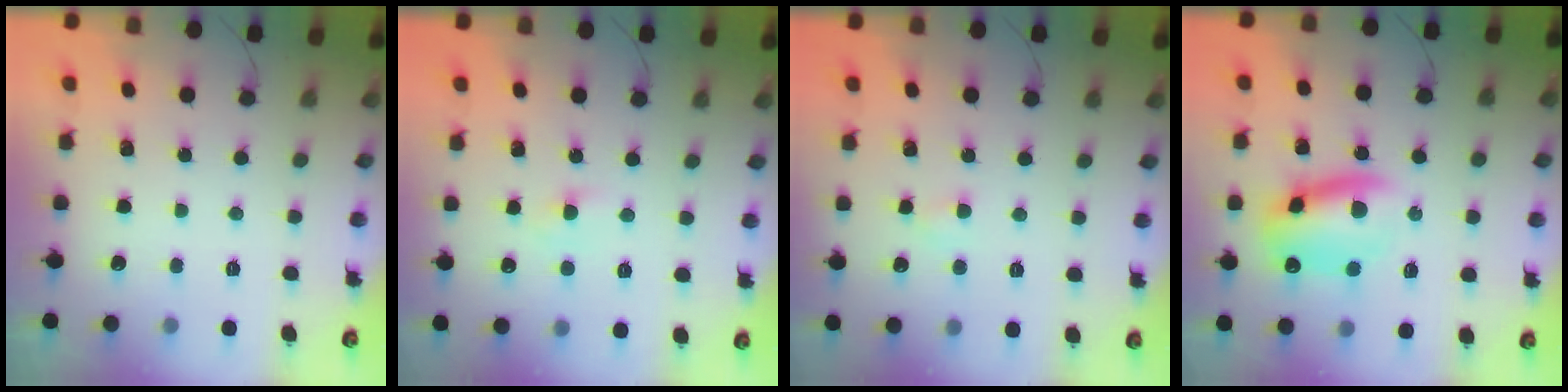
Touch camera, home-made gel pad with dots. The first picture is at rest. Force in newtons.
{"total": 2.6, "press": 2.3, "slide": 1.1}
{"total": 2.6, "press": 2.4, "slide": 0.9}
{"total": 12.2, "press": 11.9, "slide": 2.6}